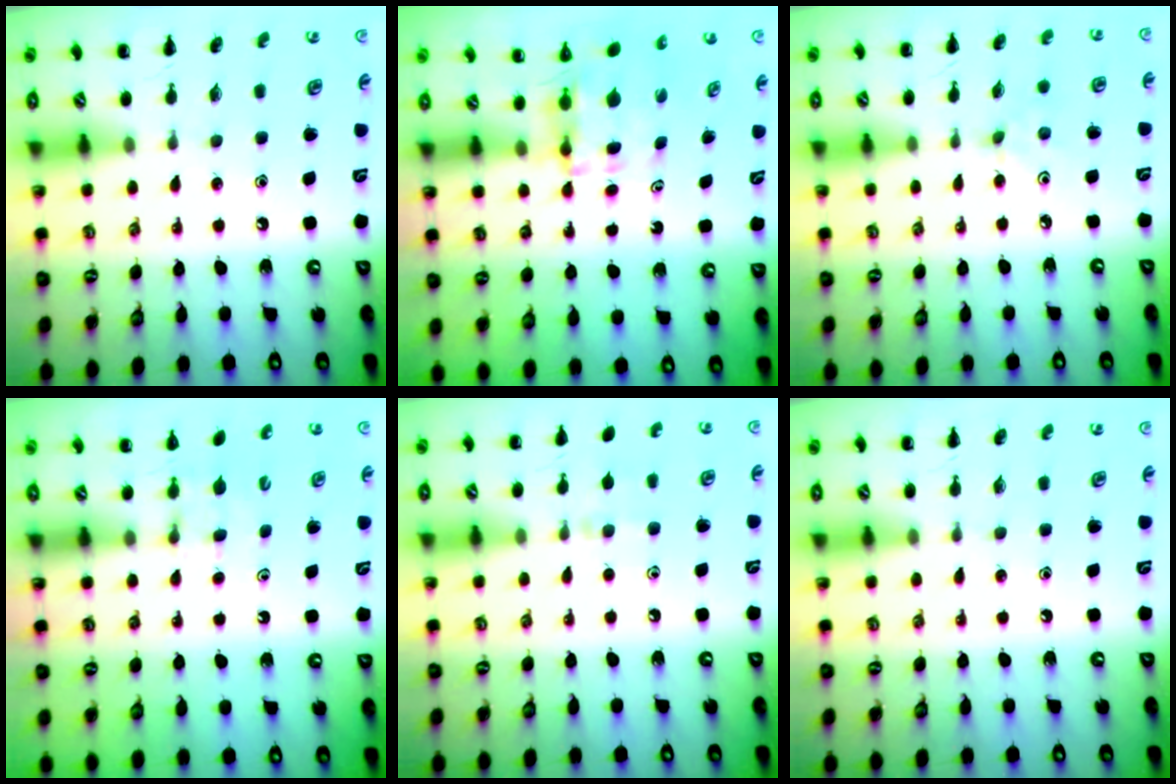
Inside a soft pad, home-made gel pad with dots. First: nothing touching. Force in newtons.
{"total": 4.0, "press": 4.0, "slide": 0.3}
{"total": 2.0, "press": 1.9, "slide": 0.7}
{"total": 4.1, "press": 3.9, "slide": 1.3}
{"total": 5.9, "press": 5.5, "slide": 2.3}
{"total": 0.0}